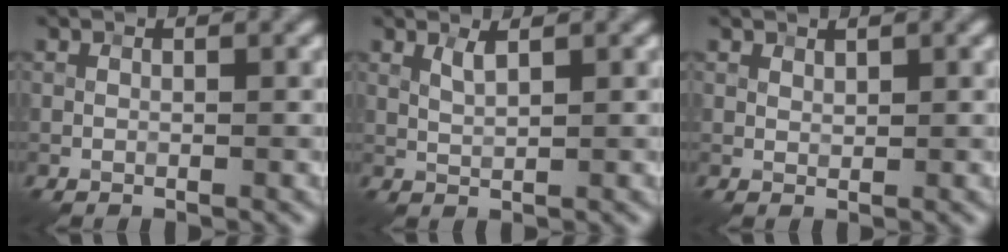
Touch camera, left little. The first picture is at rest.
{"total": 1.3, "force": [0.8, 0.2, 1.0], "torque": [-0.025, 0.001, 0.015]}
{"total": 0.7, "force": [0.7, 0.2, 0.1], "torque": [-0.004, 0.000, 0.014]}